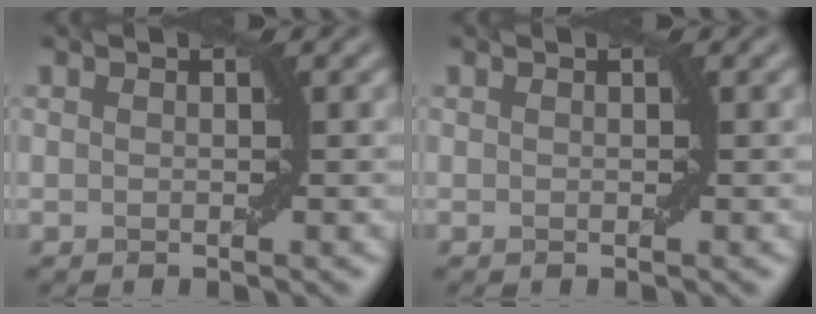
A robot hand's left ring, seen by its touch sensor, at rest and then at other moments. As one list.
[{"total": 0.0}]